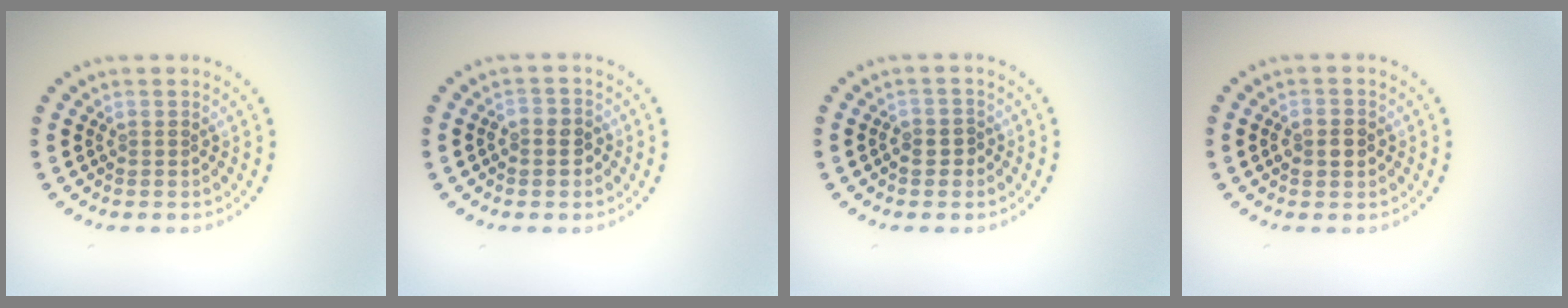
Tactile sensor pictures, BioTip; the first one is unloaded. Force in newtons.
{"total": 2.0, "press": 1.9, "slide": 0.5}
{"total": 1.4, "press": 1.2, "slide": 0.6}
{"total": 2.6, "press": 2.6, "slide": 0.1}